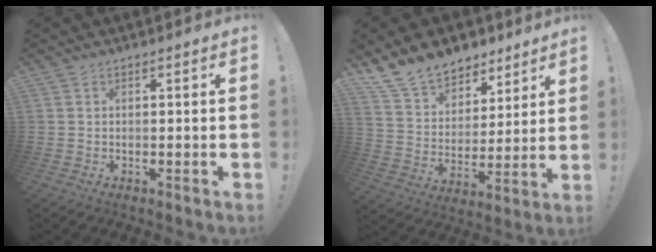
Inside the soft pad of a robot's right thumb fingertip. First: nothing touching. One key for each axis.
{"total": 14.4, "fx": 11.5, "fy": 7.9, "fz": 3.4, "tx": -0.070, "ty": -0.083, "tz": 0.218}